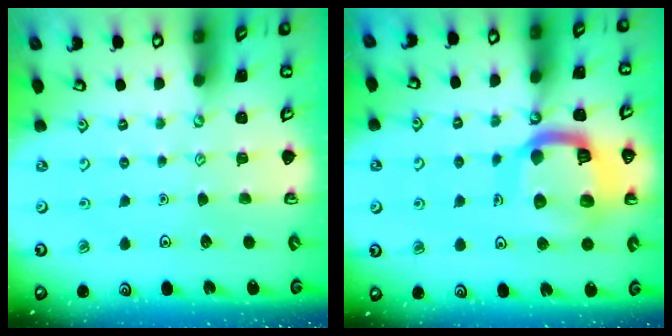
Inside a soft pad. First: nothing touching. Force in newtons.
{"total": 17.3, "press": 17.2, "slide": 1.9}